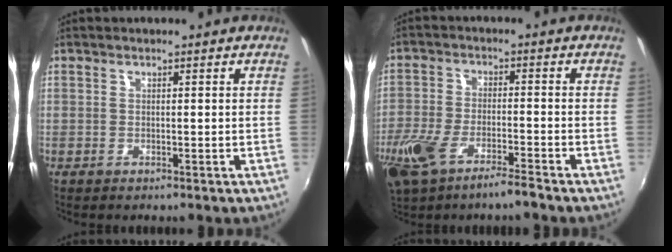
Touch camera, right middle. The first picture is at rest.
{"total": 10.5, "force": [-7.1, 2.8, 7.2], "torque": [-0.171, -0.023, -0.137]}